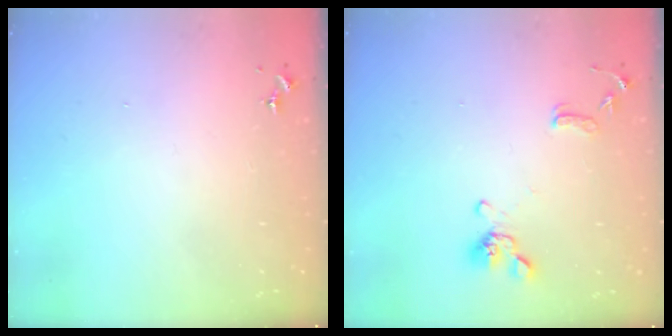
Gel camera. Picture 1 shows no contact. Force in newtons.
{"total": 11.5, "press": 11.3, "slide": 1.8}